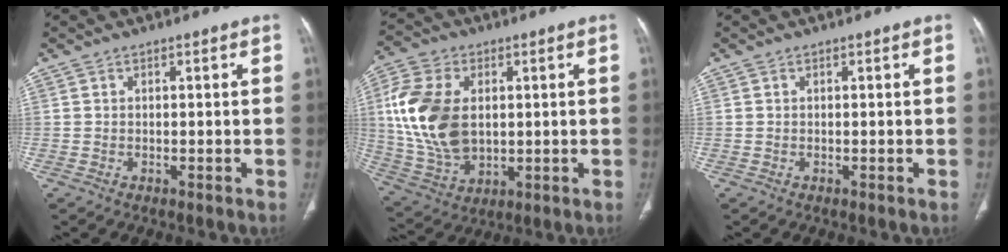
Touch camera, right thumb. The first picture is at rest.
{"total": 16.9, "force": [2.1, 11.1, 12.6], "torque": [-0.249, -0.005, 0.049]}
{"total": 0.0}